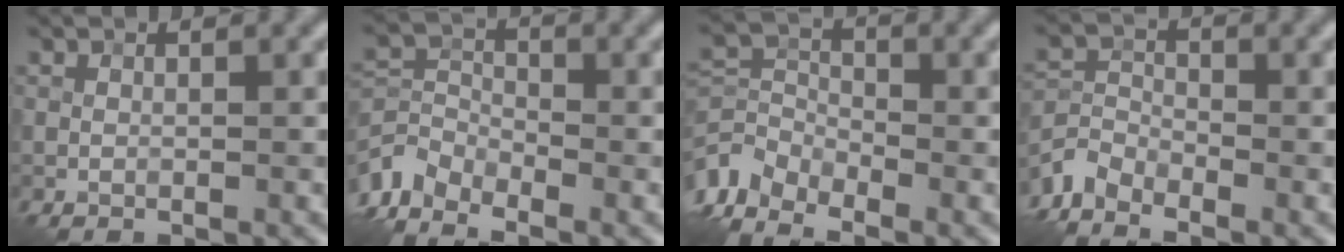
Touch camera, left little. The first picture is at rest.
{"total": 5.1, "force": [-3.8, 2.7, 2.0], "torque": [-0.043, -0.007, -0.089]}
{"total": 5.8, "force": [-3.8, 3.4, 2.7], "torque": [-0.058, -0.004, -0.090]}
{"total": 3.8, "force": [-3.2, 1.6, 1.2], "torque": [-0.023, -0.004, -0.077]}